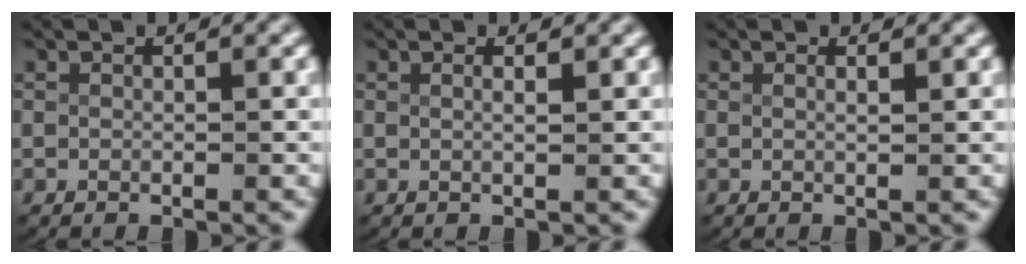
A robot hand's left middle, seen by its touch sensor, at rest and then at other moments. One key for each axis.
{"total": 0.9, "fx": 0.3, "fy": -0.2, "fz": 0.8, "tx": -0.016, "ty": -0.007, "tz": 0.007}
{"total": 0.6, "fx": 0.3, "fy": -0.2, "fz": 0.5, "tx": -0.012, "ty": -0.007, "tz": 0.008}